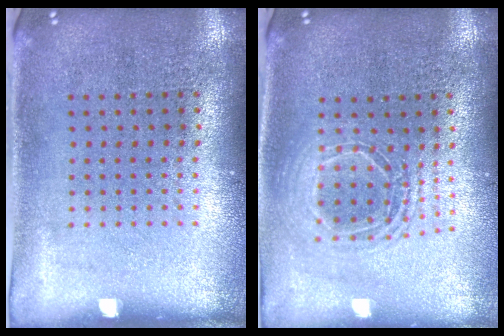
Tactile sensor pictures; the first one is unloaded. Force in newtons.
{"total": 1.7, "press": 1.5, "slide": 0.9}